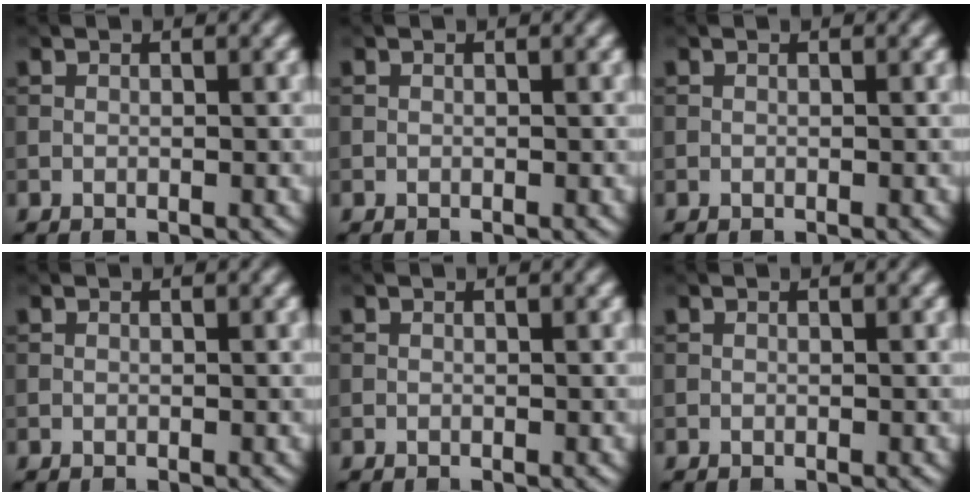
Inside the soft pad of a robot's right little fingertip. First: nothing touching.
{"total": 0.0}
{"total": 0.0}
{"total": 0.0}
{"total": 0.0}
{"total": 0.0}